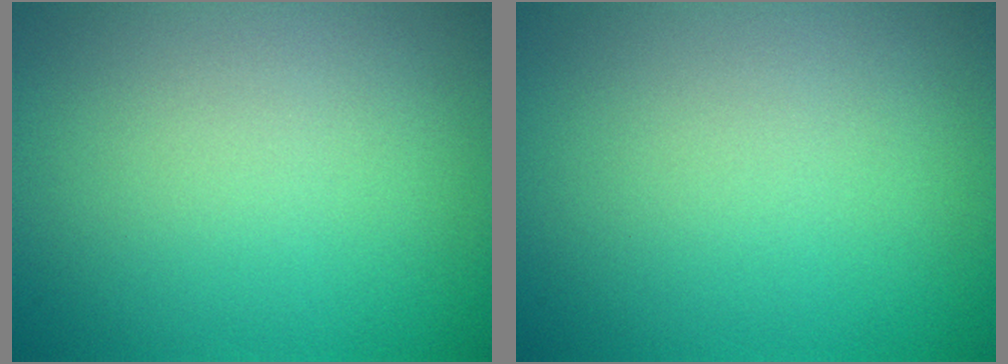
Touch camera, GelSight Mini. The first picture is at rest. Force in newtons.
{"total": 0.0}